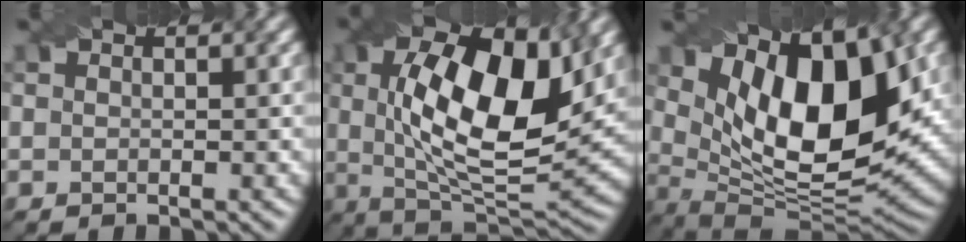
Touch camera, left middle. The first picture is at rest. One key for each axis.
{"total": 13.2, "fx": 3.0, "fy": 5.5, "fz": 11.6, "tx": -0.190, "ty": 0.001, "tz": 0.046}
{"total": 13.7, "fx": 4.1, "fy": 6.1, "fz": 11.6, "tx": -0.184, "ty": -0.009, "tz": 0.071}